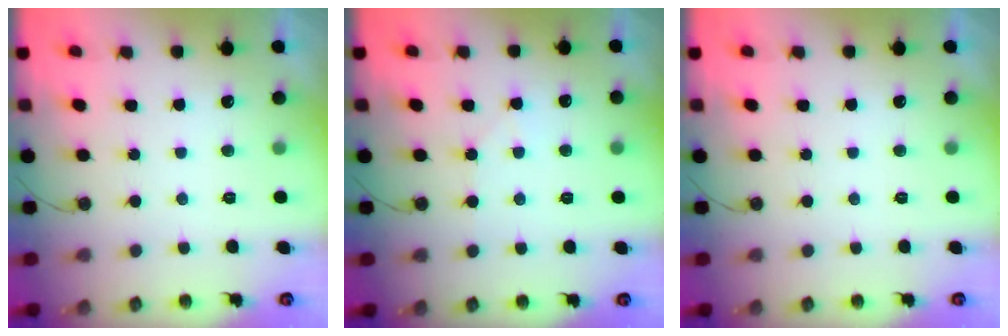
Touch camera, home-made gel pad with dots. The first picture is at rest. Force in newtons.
{"total": 4.0, "press": 4.0, "slide": 0.7}
{"total": 0.0}